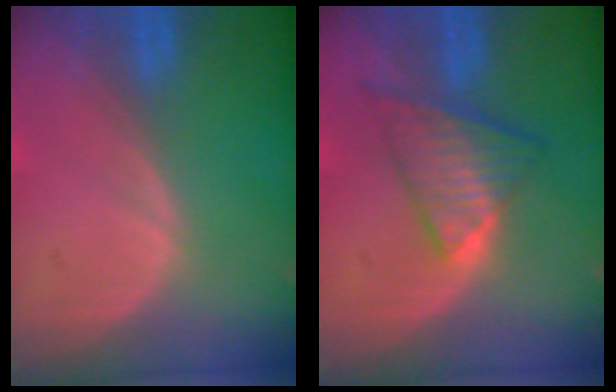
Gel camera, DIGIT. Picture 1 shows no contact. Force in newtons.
{"total": 6.7, "press": 6.4, "slide": 1.9}